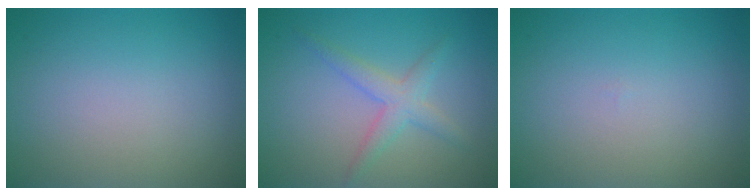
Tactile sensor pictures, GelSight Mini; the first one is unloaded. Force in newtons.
{"total": 2.6, "press": 2.6, "slide": 0.1}
{"total": 0.0}